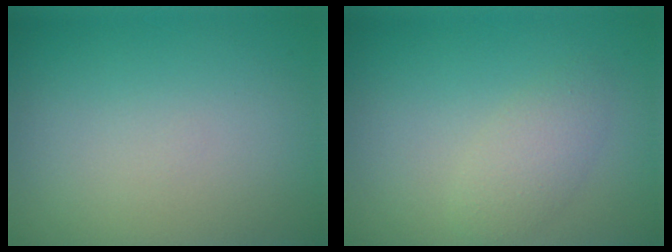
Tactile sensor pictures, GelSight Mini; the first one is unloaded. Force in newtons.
{"total": 2.1, "press": 2.1, "slide": 0.2}